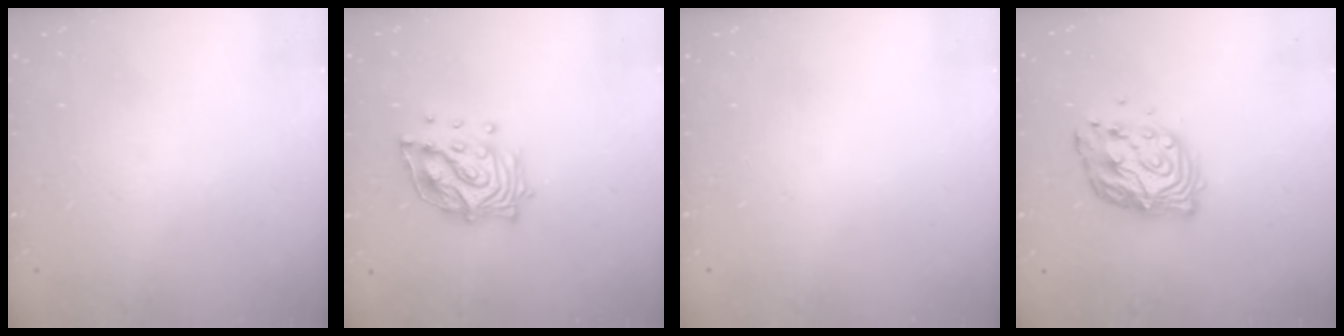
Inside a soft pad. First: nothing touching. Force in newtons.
{"total": 14.2, "press": 14.1, "slide": 1.9}
{"total": 0.0}
{"total": 11.1, "press": 11.1, "slide": 1.1}